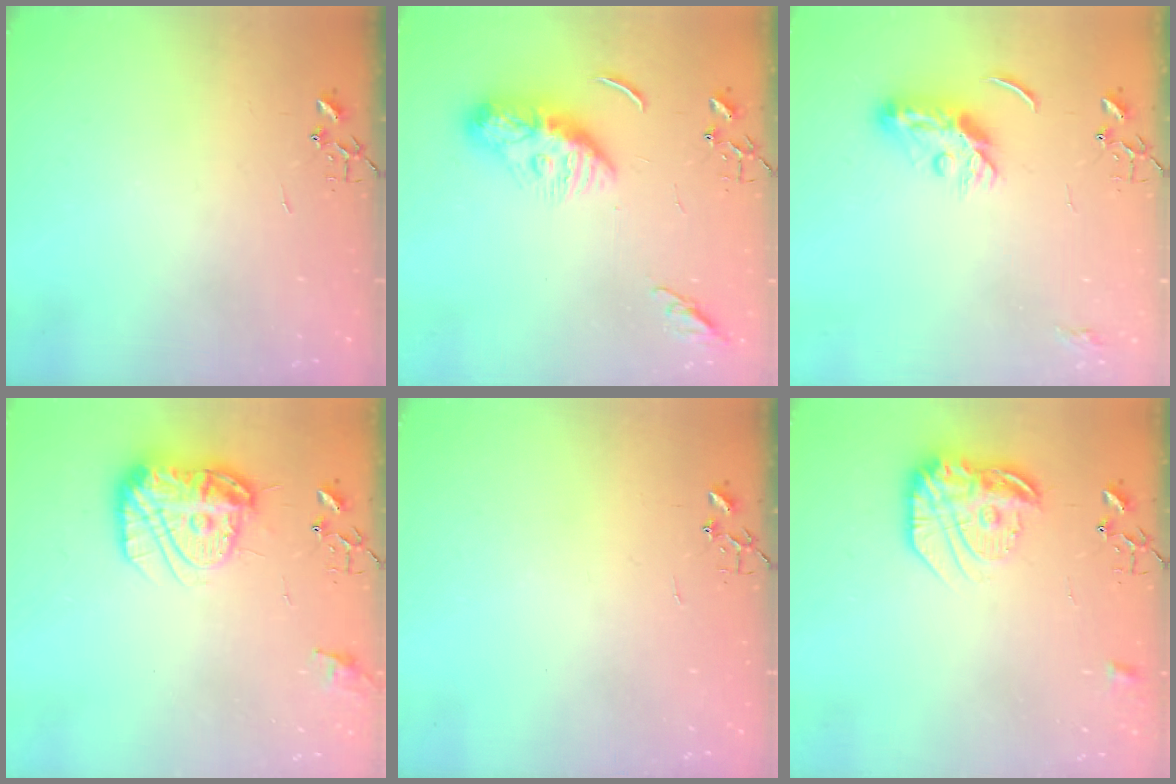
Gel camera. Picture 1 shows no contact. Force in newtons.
{"total": 10.8, "press": 10.7, "slide": 1.0}
{"total": 7.7, "press": 7.7, "slide": 0.2}
{"total": 15.6, "press": 15.5, "slide": 1.6}
{"total": 0.0}
{"total": 18.3, "press": 18.2, "slide": 1.3}